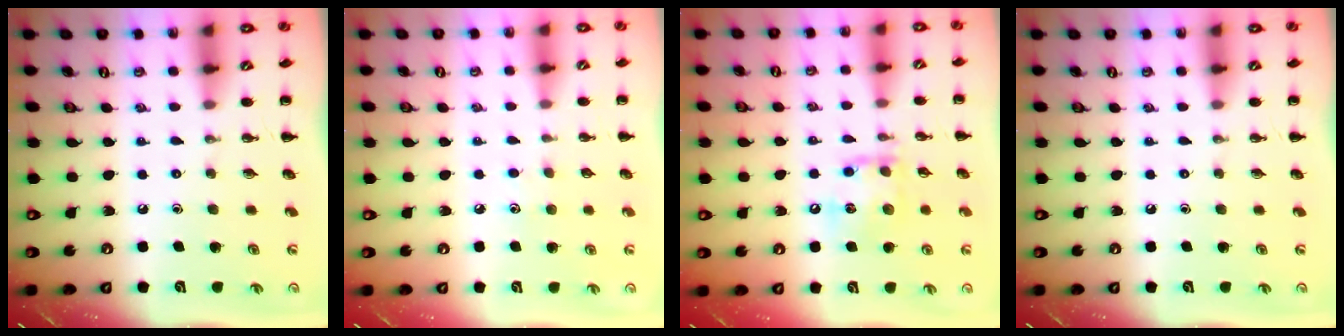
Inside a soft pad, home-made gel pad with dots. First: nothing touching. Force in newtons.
{"total": 4.3, "press": 4.1, "slide": 1.2}
{"total": 12.4, "press": 12.3, "slide": 1.7}
{"total": 0.0}